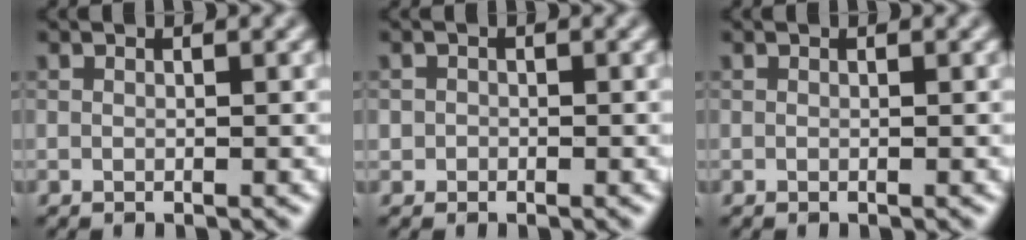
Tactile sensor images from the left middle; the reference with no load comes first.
{"total": 0.7, "force": [-0.2, 0.7, 0.0], "torque": [0.007, -0.002, -0.006]}
{"total": 0.0}